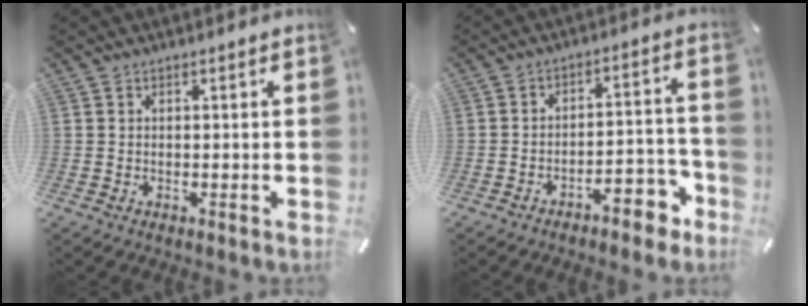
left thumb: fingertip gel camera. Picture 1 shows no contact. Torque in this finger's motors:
{"motor_torque": [-0.24, 2.15, 0.33, 0.37, 0.03]}